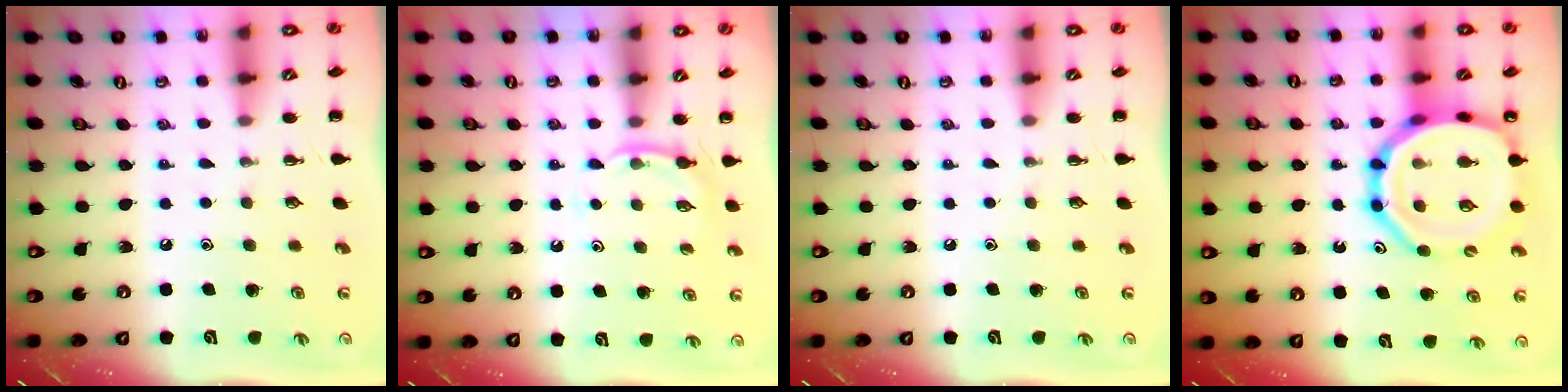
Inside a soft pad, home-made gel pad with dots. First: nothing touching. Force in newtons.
{"total": 4.8, "press": 4.6, "slide": 1.3}
{"total": 0.0}
{"total": 19.7, "press": 19.4, "slide": 3.6}